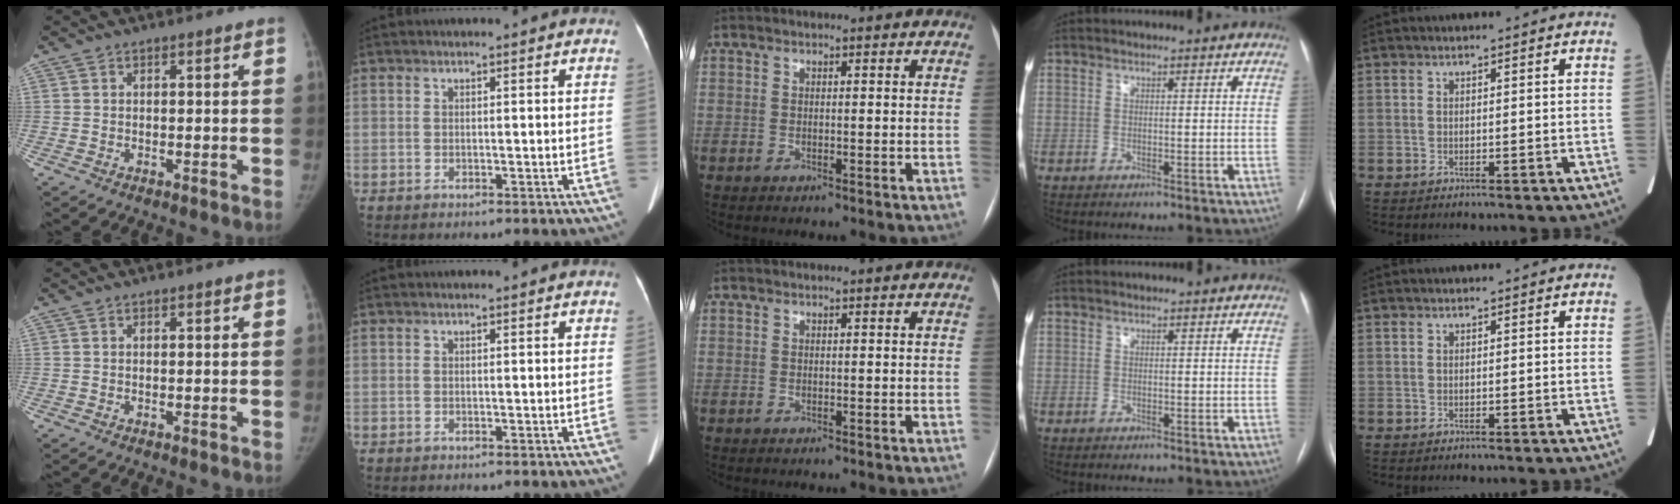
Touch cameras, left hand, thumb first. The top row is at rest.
{}